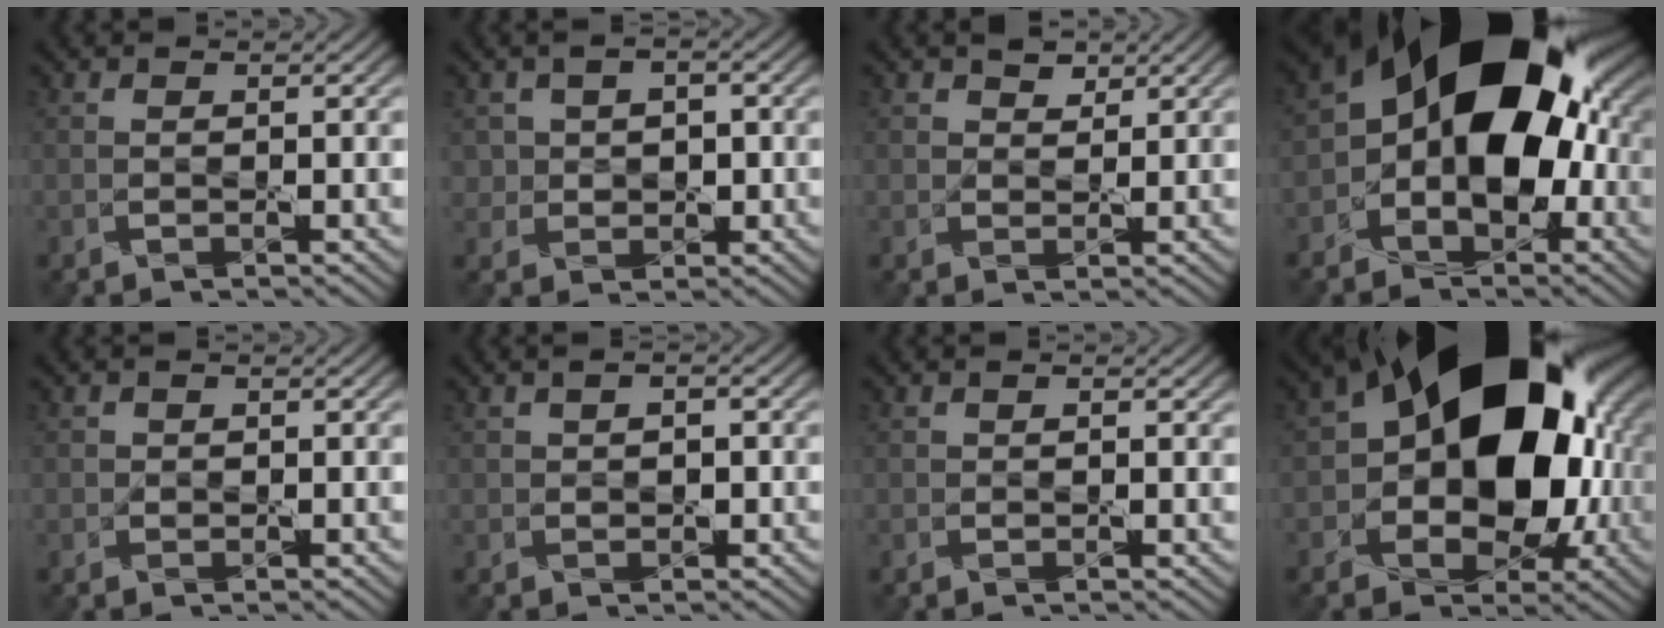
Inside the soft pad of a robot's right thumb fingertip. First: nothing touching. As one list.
[{"total": 3.4, "force": [0.3, 3.0, 1.6], "torque": [-0.033, 0.002, -0.001]}, {"total": 2.2, "force": [1.6, 1.4, 0.6], "torque": [-0.015, 0.003, 0.022]}, {"total": 16.7, "force": [0.8, 10.8, 12.7], "torque": [-0.174, 0.016, -0.004]}, {"total": 0.7, "force": [0.1, 0.7, -0.1], "torque": [0.006, 0.001, -0.003]}, {"total": 1.7, "force": [0.2, 1.3, 1.0], "torque": [-0.018, 0.004, 0.001]}, {"total": 0.6, "force": [0.2, 0.5, 0.4], "torque": [-0.004, 0.000, 0.000]}, {"total": 18.9, "force": [2.9, 12.9, 13.6], "torque": [-0.192, 0.001, 0.048]}]